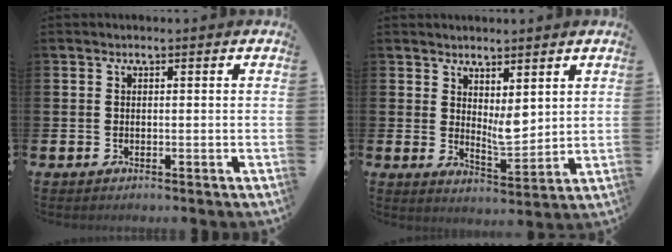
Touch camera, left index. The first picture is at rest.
{"total": 4.5, "force": [2.9, 2.1, 2.8], "torque": [-0.036, -0.029, 0.047]}